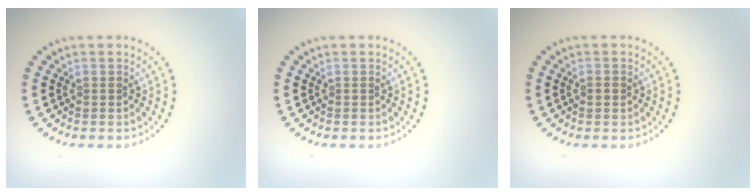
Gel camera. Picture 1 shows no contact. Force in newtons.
{"total": 0.0}
{"total": 1.1, "press": 1.1, "slide": 0.1}